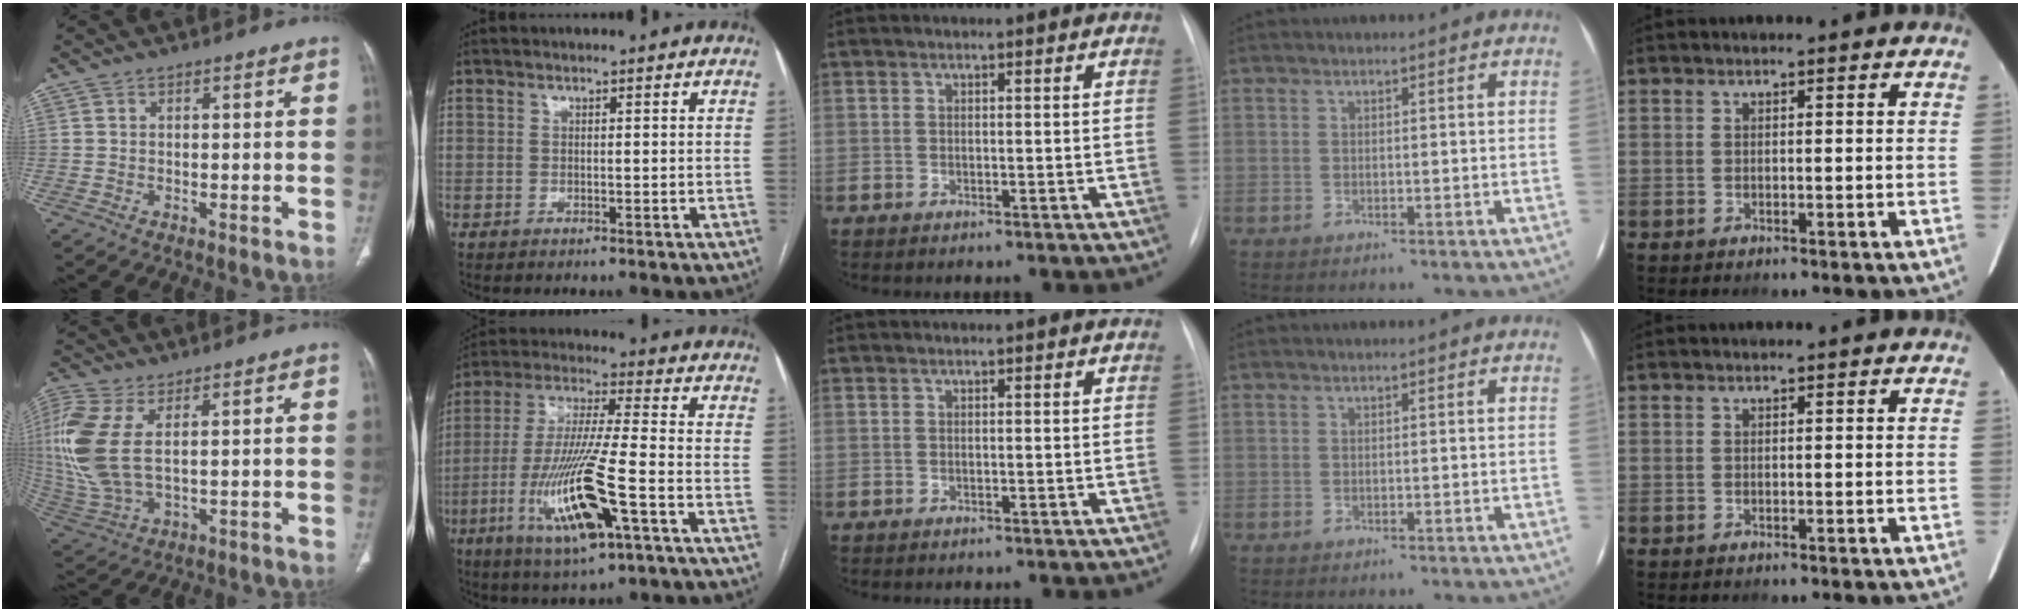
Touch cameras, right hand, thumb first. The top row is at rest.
{"thumb": {"total": 15.6, "force": [3.2, 7.9, 13.1], "torque": [-0.334, -0.004, 0.074]}, "index": {"total": 16.4, "force": [-6.1, 1.3, 15.2], "torque": [-0.310, -0.023, -0.108]}}